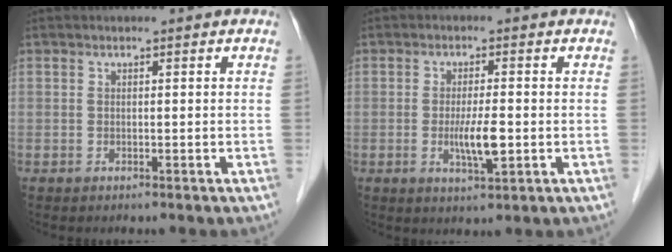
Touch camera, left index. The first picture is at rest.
{"total": 4.6, "force": [-0.8, 0.7, 4.5], "torque": [-0.088, -0.008, -0.011]}